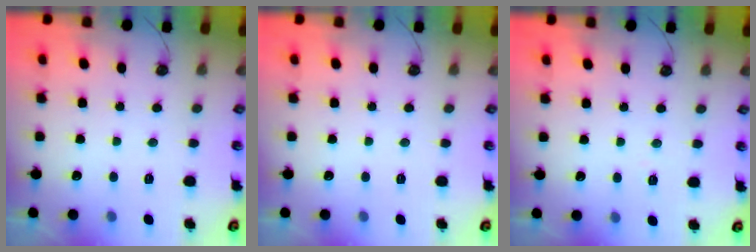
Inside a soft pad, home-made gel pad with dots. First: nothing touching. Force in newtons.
{"total": 0.0}
{"total": 3.5, "press": 3.3, "slide": 1.3}